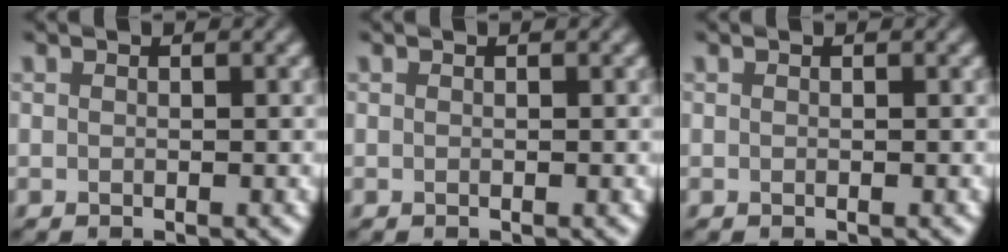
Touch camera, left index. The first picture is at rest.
{"total": 0.0}
{"total": 0.0}